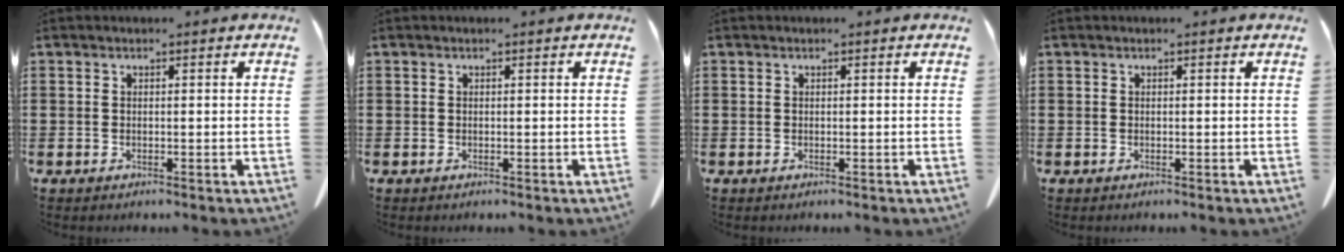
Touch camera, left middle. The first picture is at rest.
{"total": 0.0}
{"total": 0.0}
{"total": 0.0}